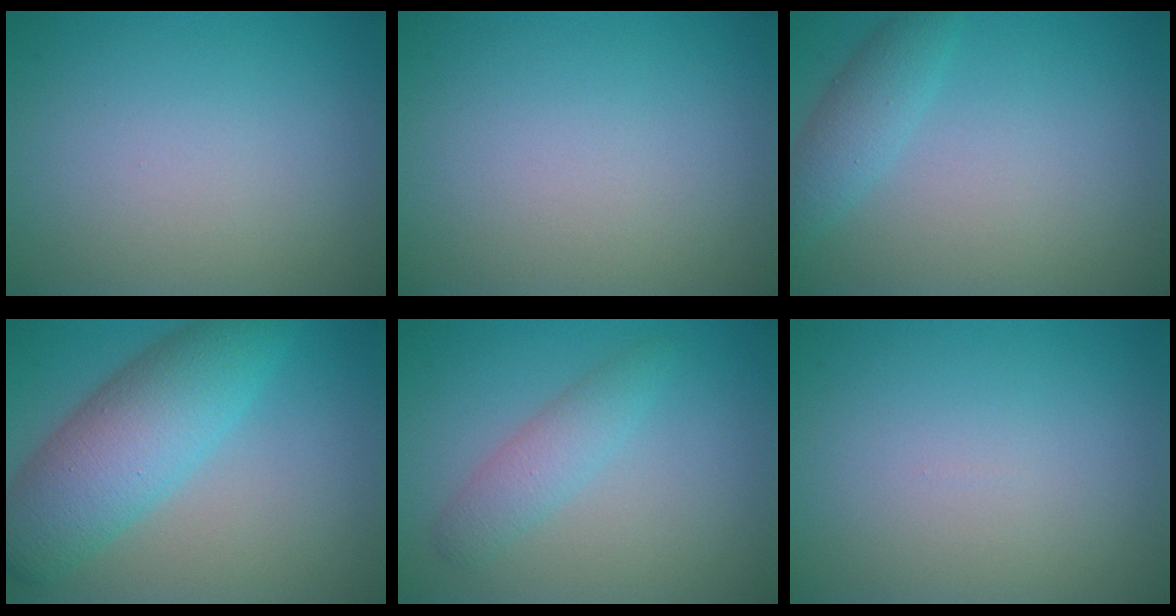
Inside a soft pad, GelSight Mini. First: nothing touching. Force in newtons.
{"total": 0.0}
{"total": 2.6, "press": 2.6, "slide": 0.1}
{"total": 7.9, "press": 7.9, "slide": 0.2}
{"total": 2.4, "press": 2.4, "slide": 0.1}
{"total": 0.0}